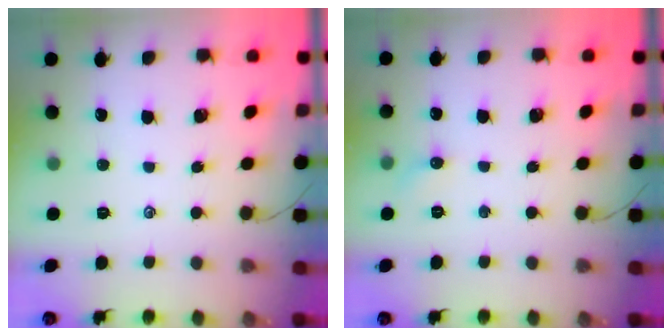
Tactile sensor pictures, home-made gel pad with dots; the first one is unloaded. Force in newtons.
{"total": 3.9, "press": 3.7, "slide": 1.3}